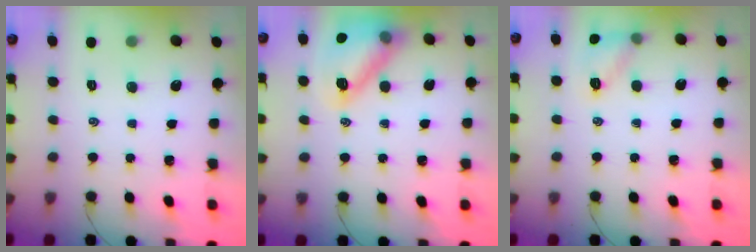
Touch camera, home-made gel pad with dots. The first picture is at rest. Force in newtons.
{"total": 16.2, "press": 16.1, "slide": 1.5}
{"total": 8.5, "press": 8.5, "slide": 0.9}